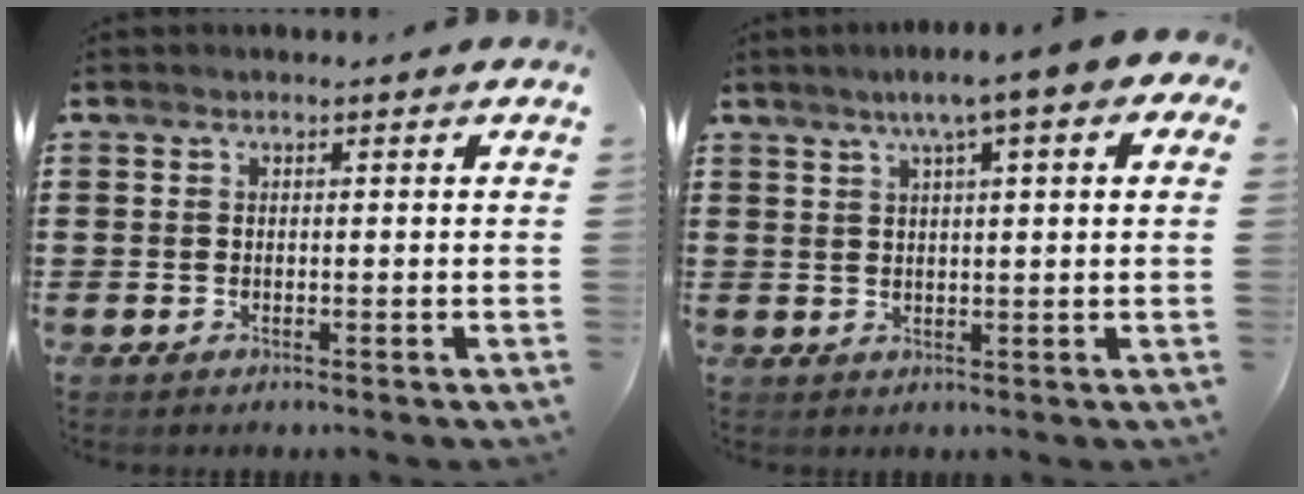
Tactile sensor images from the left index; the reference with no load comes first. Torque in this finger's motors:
{"motor_torque": [2.14, 0.00, 0.67, 0.21]}